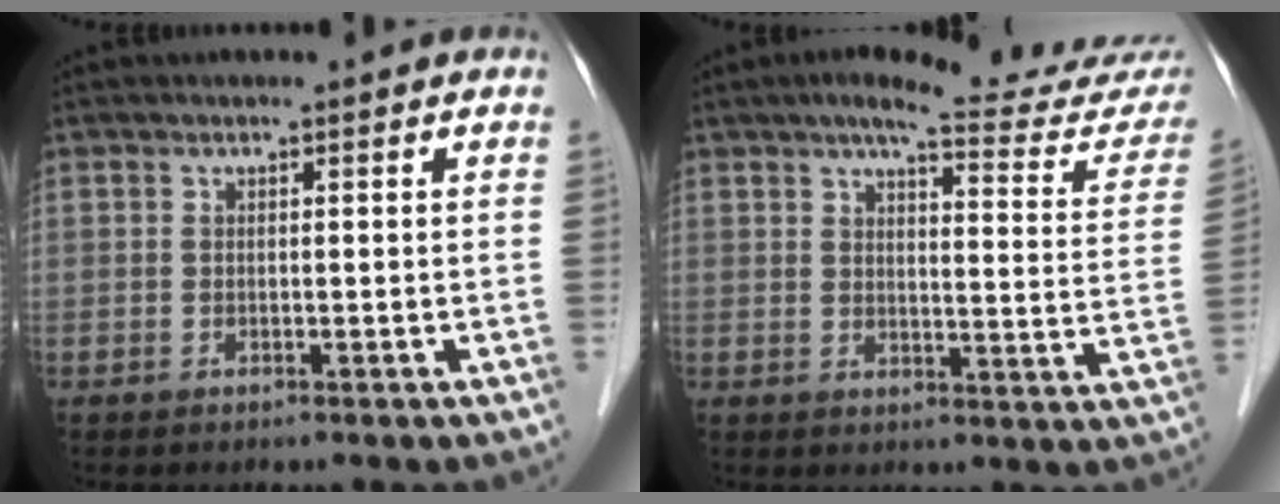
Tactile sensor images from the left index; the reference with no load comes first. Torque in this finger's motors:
{"motor_torque": [0.61, -0.82, 0.13, 0.02]}